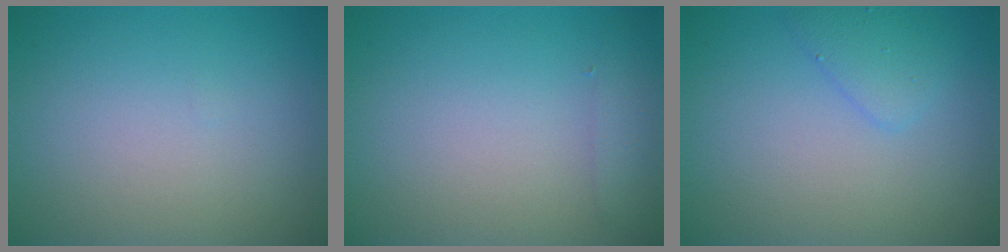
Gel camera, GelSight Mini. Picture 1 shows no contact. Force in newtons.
{"total": 1.3, "press": 1.3, "slide": 0.1}
{"total": 1.9, "press": 1.9, "slide": 0.0}